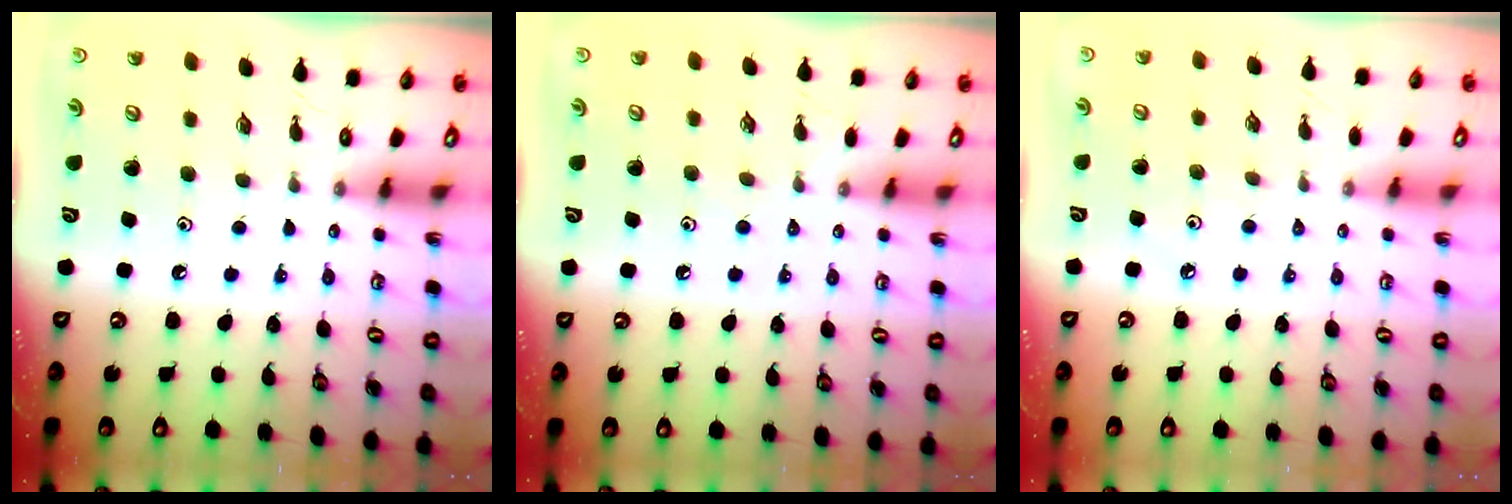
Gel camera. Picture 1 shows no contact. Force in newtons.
{"total": 4.6, "press": 4.5, "slide": 0.7}
{"total": 2.1, "press": 2.0, "slide": 0.4}